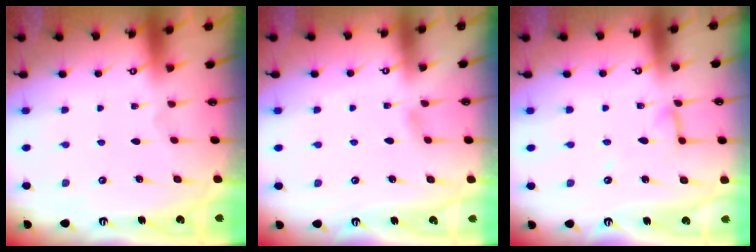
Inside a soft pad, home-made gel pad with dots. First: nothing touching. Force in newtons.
{"total": 3.5, "press": 3.5, "slide": 0.6}
{"total": 5.7, "press": 5.7, "slide": 0.2}